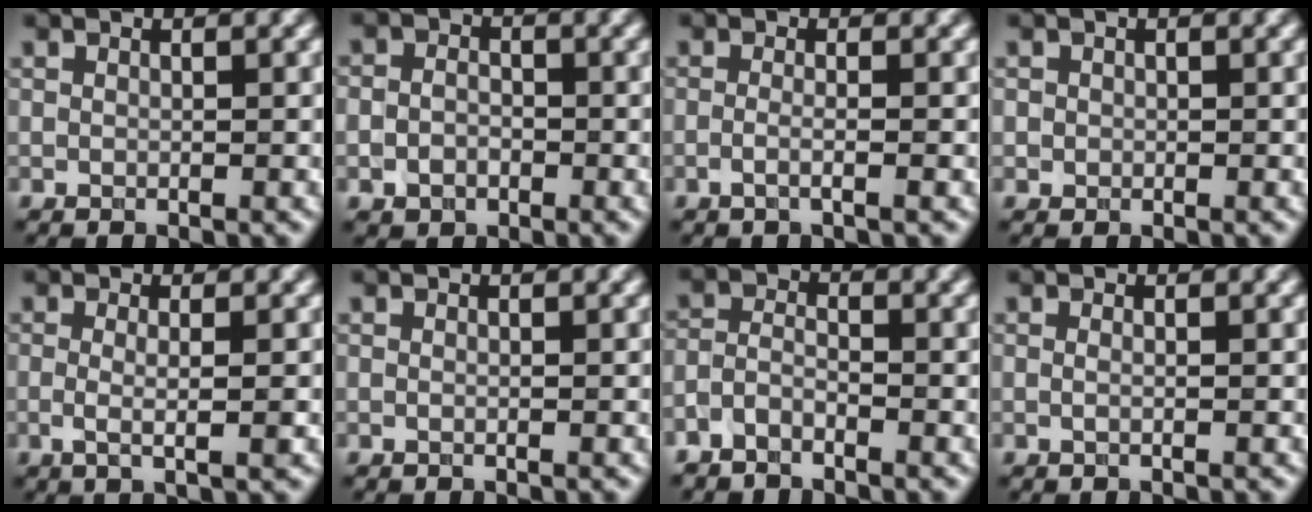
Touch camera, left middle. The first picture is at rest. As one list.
[{"total": 2.2, "force": [-0.7, 1.8, 1.0], "torque": [-0.007, -0.003, -0.017]}, {"total": 1.5, "force": [-0.4, 0.4, 1.4], "torque": [-0.019, -0.003, -0.014]}, {"total": 0.6, "force": [0.0, 0.6, 0.1], "torque": [0.005, -0.003, 0.000]}, {"total": 2.7, "force": [-0.1, 0.7, 2.6], "torque": [-0.040, -0.004, -0.007]}, {"total": 0.0}, {"total": 2.0, "force": [-1.6, 0.8, 0.9], "torque": [-0.019, 0.005, -0.039]}, {"total": 0.5, "force": [0.0, 0.1, 0.5], "torque": [-0.012, -0.004, -0.004]}]